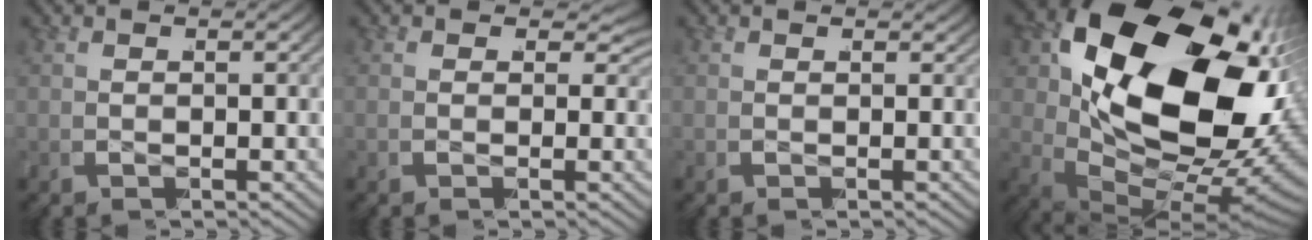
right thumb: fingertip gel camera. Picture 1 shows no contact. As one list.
[{"total": 2.5, "force": [0.5, 1.6, 1.8], "torque": [-0.027, -0.007, 0.008]}, {"total": 0.8, "force": [0.7, 0.3, 0.0], "torque": [-0.001, 0.001, 0.010]}, {"total": 28.3, "force": [1.2, 18.5, 21.4], "torque": [-0.385, -0.033, 0.032]}]